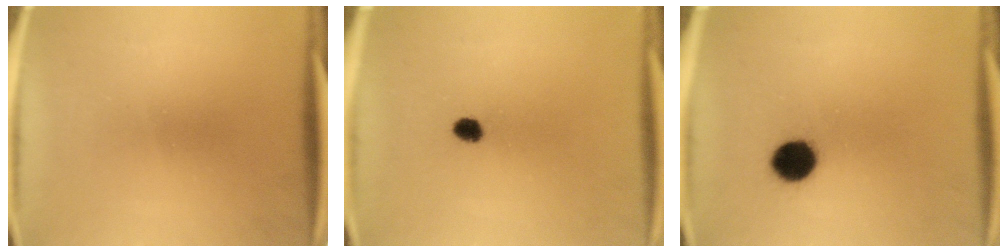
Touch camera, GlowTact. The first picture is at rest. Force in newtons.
{"total": 2.3}
{"total": 7.0}